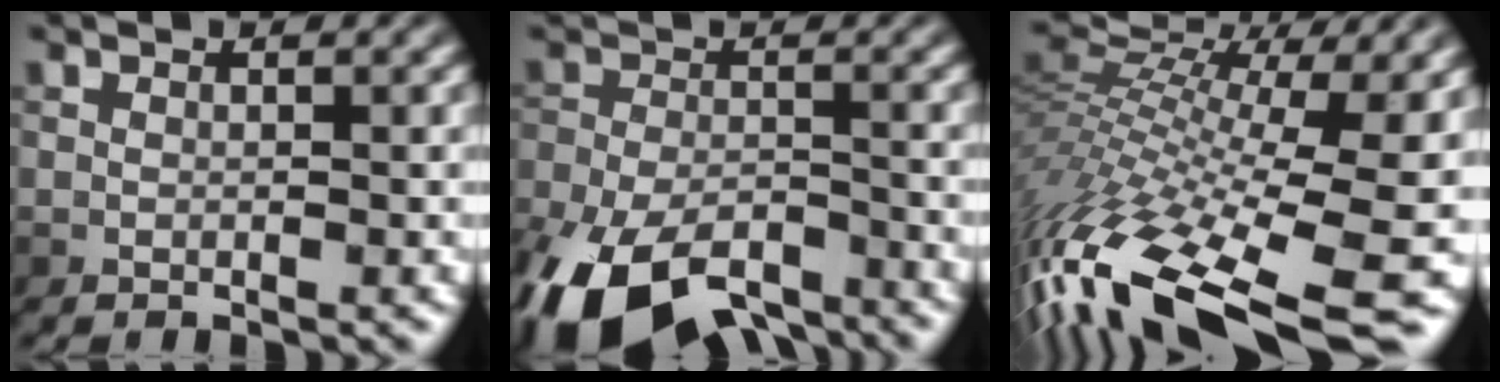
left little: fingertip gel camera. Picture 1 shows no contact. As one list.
[{"total": 12.3, "force": [-8.5, 5.3, 7.1], "torque": [-0.149, -0.033, -0.149]}, {"total": 15.0, "force": [-4.7, 5.4, 13.2], "torque": [-0.293, 0.029, -0.080]}]